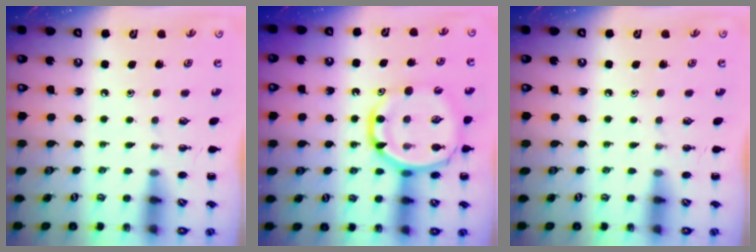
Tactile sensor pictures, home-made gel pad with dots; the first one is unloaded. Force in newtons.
{"total": 15.3, "press": 14.9, "slide": 3.5}
{"total": 0.0}